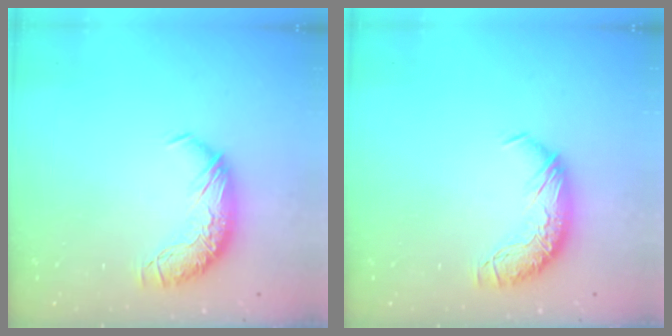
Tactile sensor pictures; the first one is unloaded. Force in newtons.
{"total": 0.0}